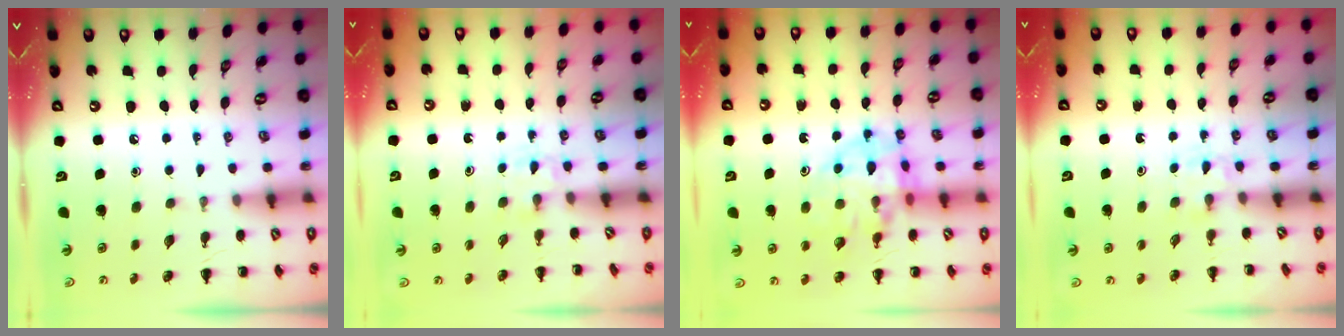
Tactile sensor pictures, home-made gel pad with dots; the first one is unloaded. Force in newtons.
{"total": 1.4, "press": 1.2, "slide": 0.8}
{"total": 12.9, "press": 12.5, "slide": 3.3}
{"total": 1.4, "press": 1.2, "slide": 0.8}